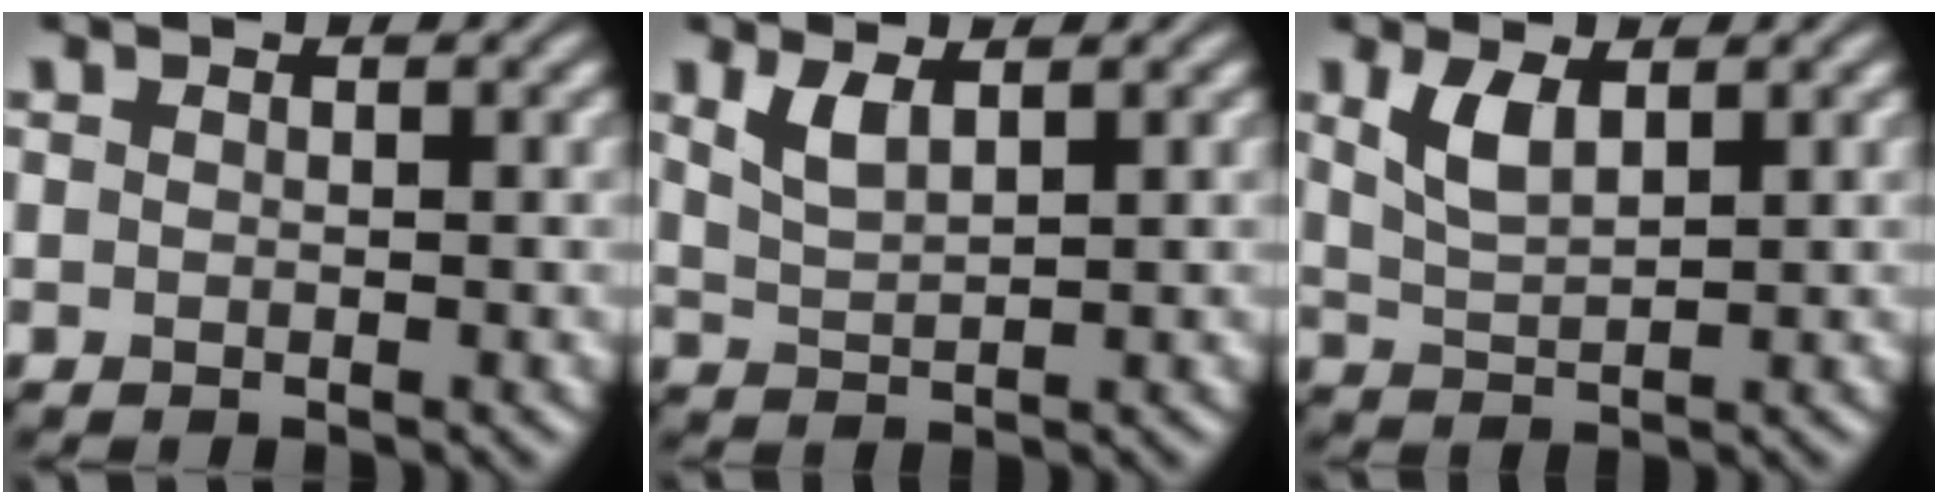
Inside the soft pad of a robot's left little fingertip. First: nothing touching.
{"total": 2.3, "force": [1.4, 0.7, 1.7], "torque": [-0.039, -0.004, 0.033]}
{"total": 2.9, "force": [1.5, 1.1, 2.2], "torque": [-0.053, -0.002, 0.034]}